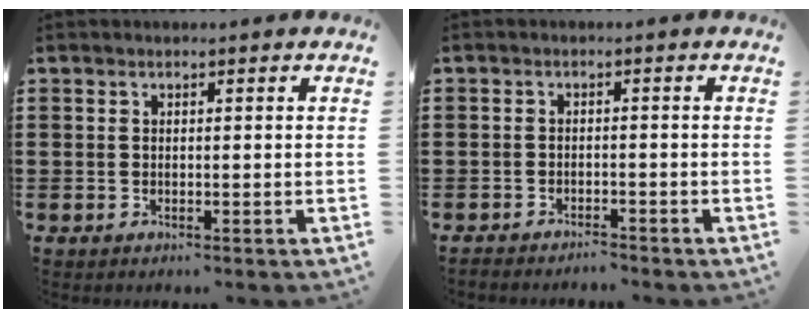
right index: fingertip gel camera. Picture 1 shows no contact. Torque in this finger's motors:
{"motor_torque": [-0.68, 0.18, -0.73, -0.21]}